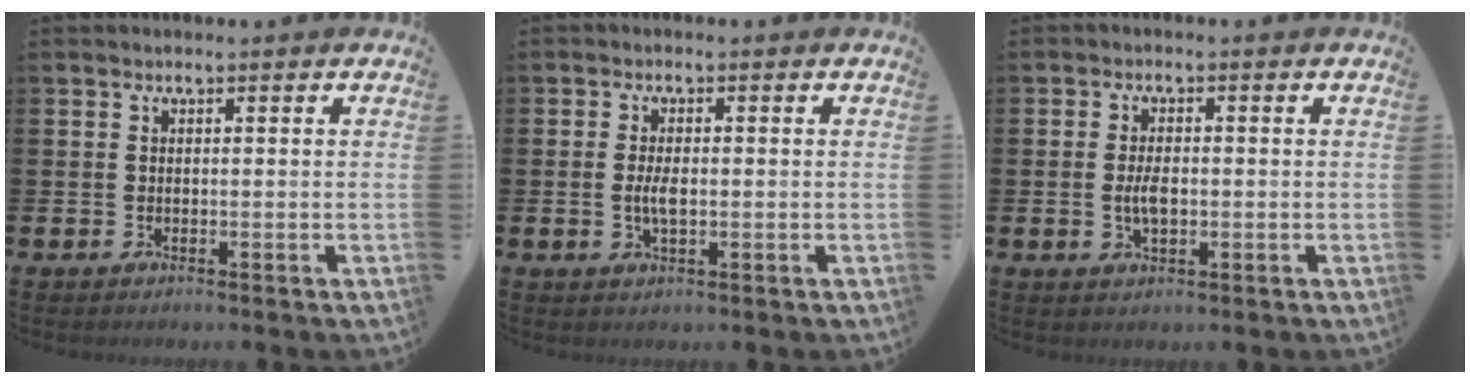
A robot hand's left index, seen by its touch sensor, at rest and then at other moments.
{"total": 3.0, "force": [-0.1, 1.3, 2.7], "torque": [-0.041, -0.002, -0.005]}
{"total": 3.2, "force": [-0.2, 1.6, 2.8], "torque": [-0.043, -0.001, -0.007]}